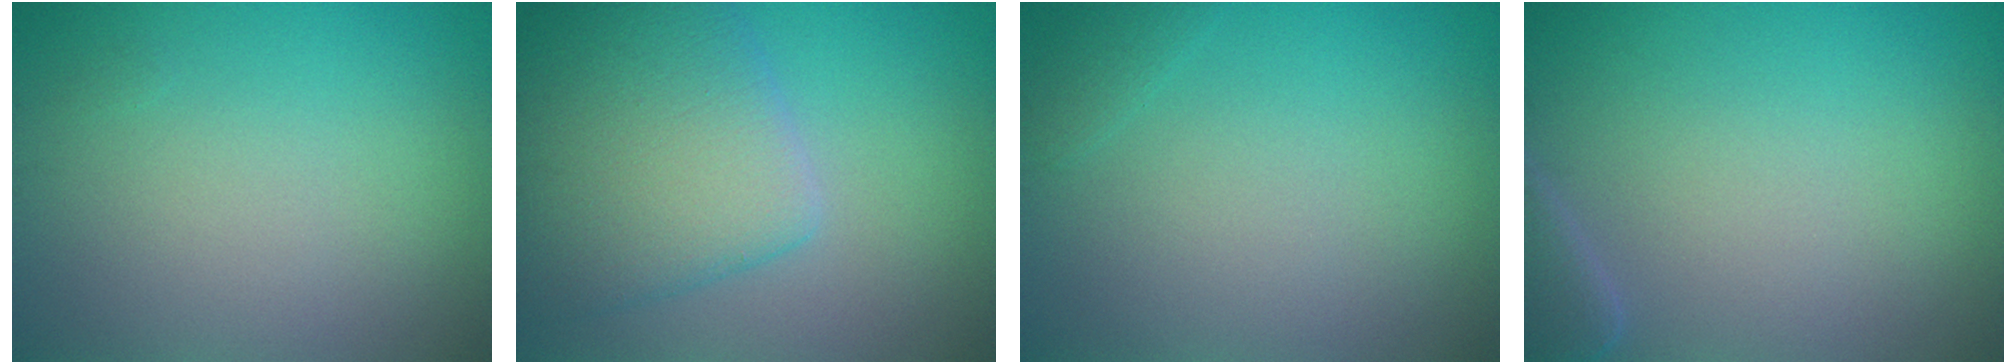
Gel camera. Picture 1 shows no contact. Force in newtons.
{"total": 7.1, "press": 7.1, "slide": 0.2}
{"total": 0.7, "press": 0.7, "slide": 0.0}
{"total": 2.4, "press": 2.3, "slide": 0.4}